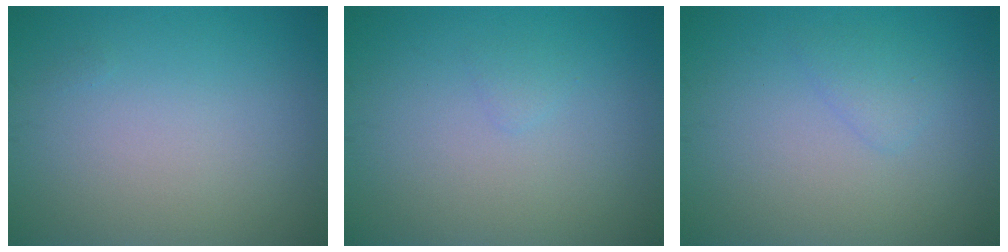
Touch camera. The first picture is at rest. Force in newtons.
{"total": 0.5, "press": 0.5, "slide": 0.1}
{"total": 1.2, "press": 1.2, "slide": 0.0}